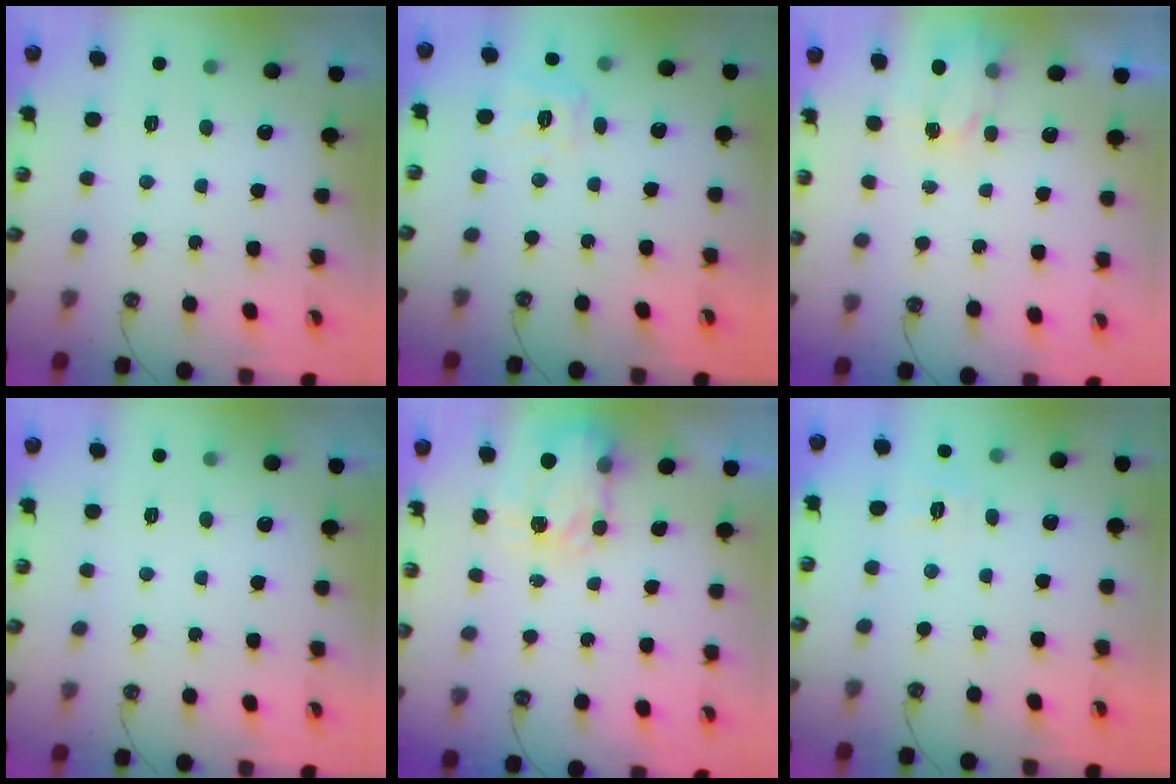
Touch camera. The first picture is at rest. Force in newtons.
{"total": 10.4, "press": 10.4, "slide": 1.0}
{"total": 2.6, "press": 2.6, "slide": 0.4}
{"total": 0.0}
{"total": 3.8, "press": 3.7, "slide": 0.5}
{"total": 3.8, "press": 3.8, "slide": 0.6}